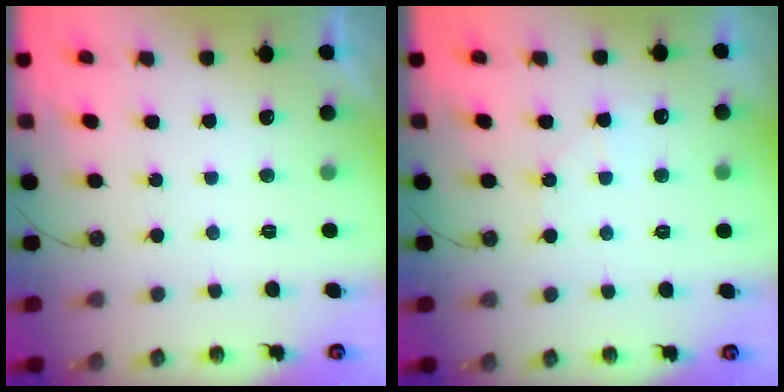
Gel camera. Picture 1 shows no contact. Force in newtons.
{"total": 4.7, "press": 4.7, "slide": 0.6}